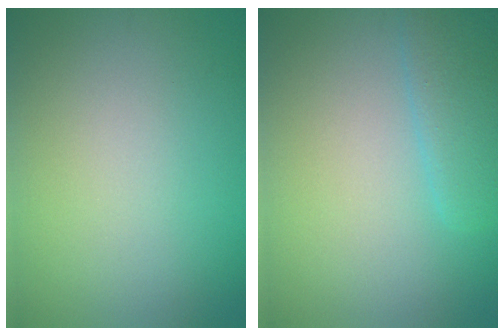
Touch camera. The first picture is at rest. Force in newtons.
{"total": 3.0, "press": 3.0, "slide": 0.1}